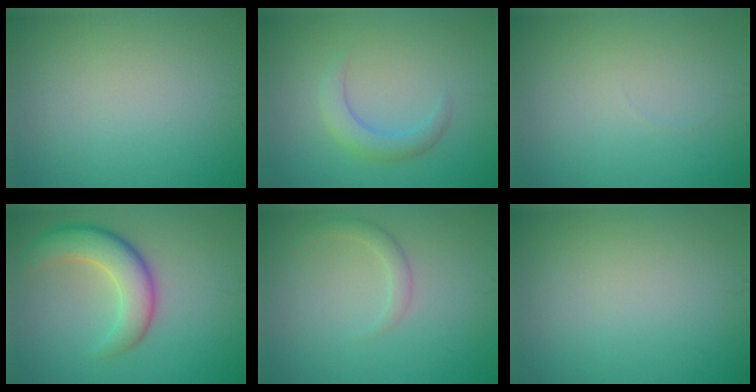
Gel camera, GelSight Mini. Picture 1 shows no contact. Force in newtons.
{"total": 2.4, "press": 2.4, "slide": 0.0}
{"total": 0.0}
{"total": 6.0, "press": 6.0, "slide": 0.4}
{"total": 1.5, "press": 1.5, "slide": 0.0}
{"total": 0.0}